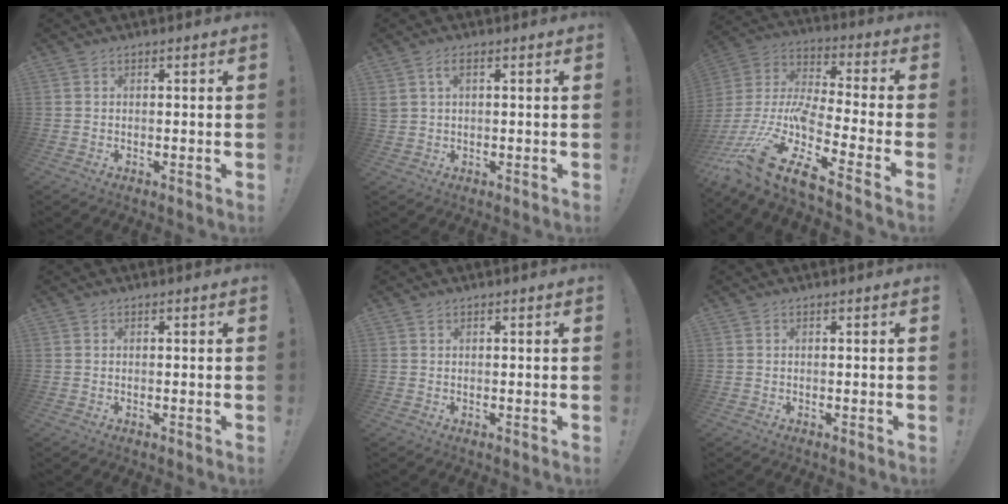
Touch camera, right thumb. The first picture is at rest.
{"total": 3.3, "force": [1.2, 1.7, 2.5], "torque": [-0.048, 0.004, 0.022]}
{"total": 16.3, "force": [-9.9, 5.5, 11.7], "torque": [-0.235, 0.019, -0.163]}
{"total": 0.0}
{"total": 0.5, "force": [0.4, 0.3, 0.1], "torque": [-0.003, 0.000, 0.008]}
{"total": 0.0}